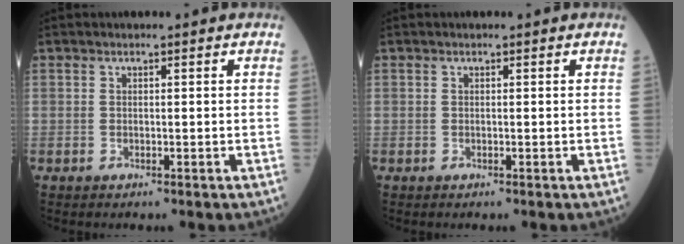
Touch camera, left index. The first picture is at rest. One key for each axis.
{"total": 0.0}